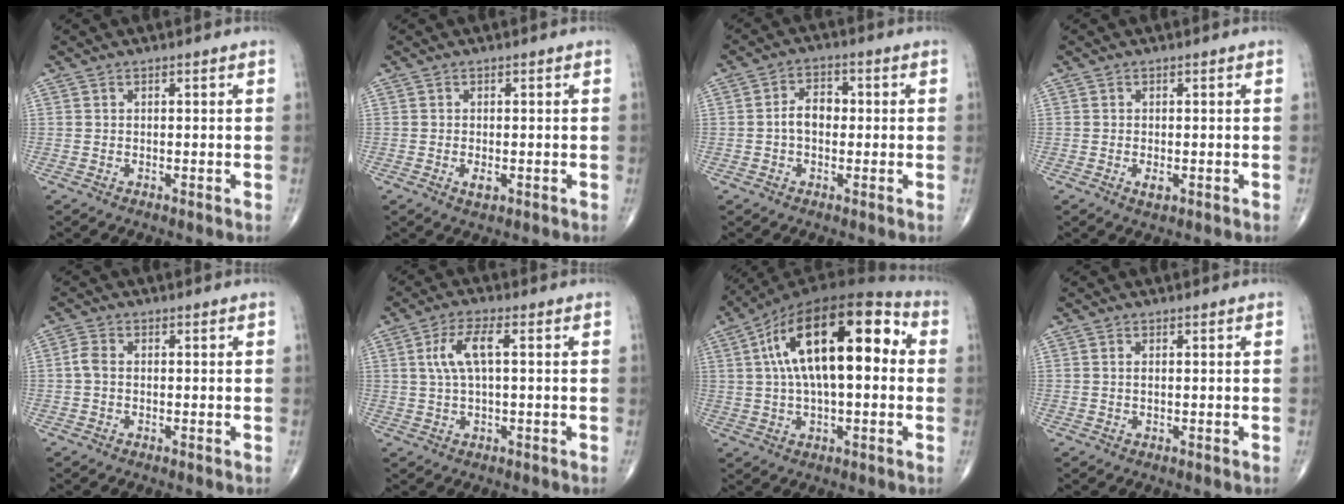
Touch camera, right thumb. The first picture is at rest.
{"total": 1.7, "force": [-0.5, 0.8, 1.4], "torque": [-0.027, -0.002, -0.007]}
{"total": 4.9, "force": [-0.3, 3.4, 3.6], "torque": [-0.053, 0.019, -0.013]}
{"total": 1.5, "force": [-0.4, 0.7, 1.2], "torque": [-0.023, -0.002, -0.006]}
{"total": 2.3, "force": [-0.2, 1.5, 1.7], "torque": [-0.036, 0.004, -0.010]}
{"total": 6.2, "force": [1.2, 1.9, 5.8], "torque": [-0.133, 0.014, 0.024]}
{"total": 21.7, "force": [4.0, 9.6, 19.1], "torque": [-0.312, 0.034, 0.052]}
{"total": 0.6, "force": [0.1, 0.2, 0.6], "torque": [-0.017, 0.002, 0.004]}